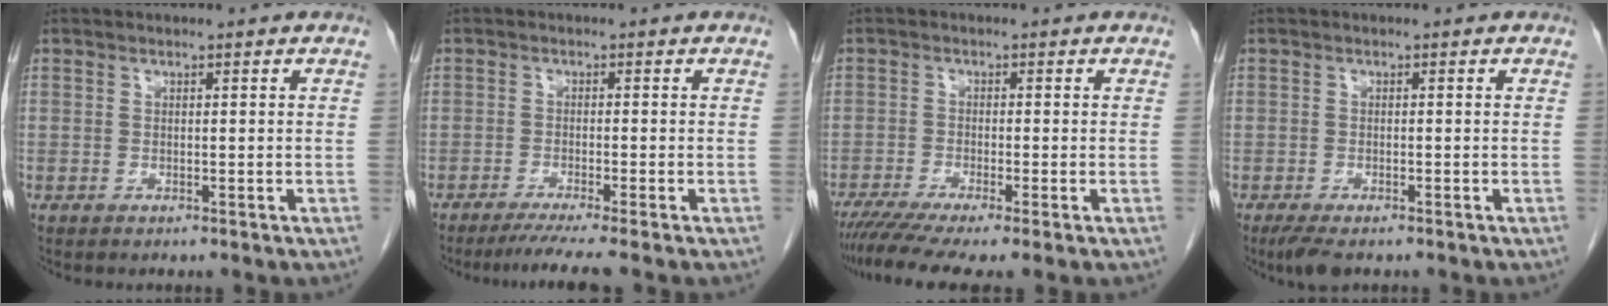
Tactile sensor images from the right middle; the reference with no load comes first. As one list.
[{"total": 5.0, "force": [-4.1, -1.2, 2.7], "torque": [-0.035, -0.014, -0.068]}, {"total": 7.6, "force": [-5.7, 0.2, 5.1], "torque": [-0.081, -0.015, -0.094]}, {"total": 3.2, "force": [-2.3, 1.2, 2.0], "torque": [-0.039, -0.007, -0.034]}]